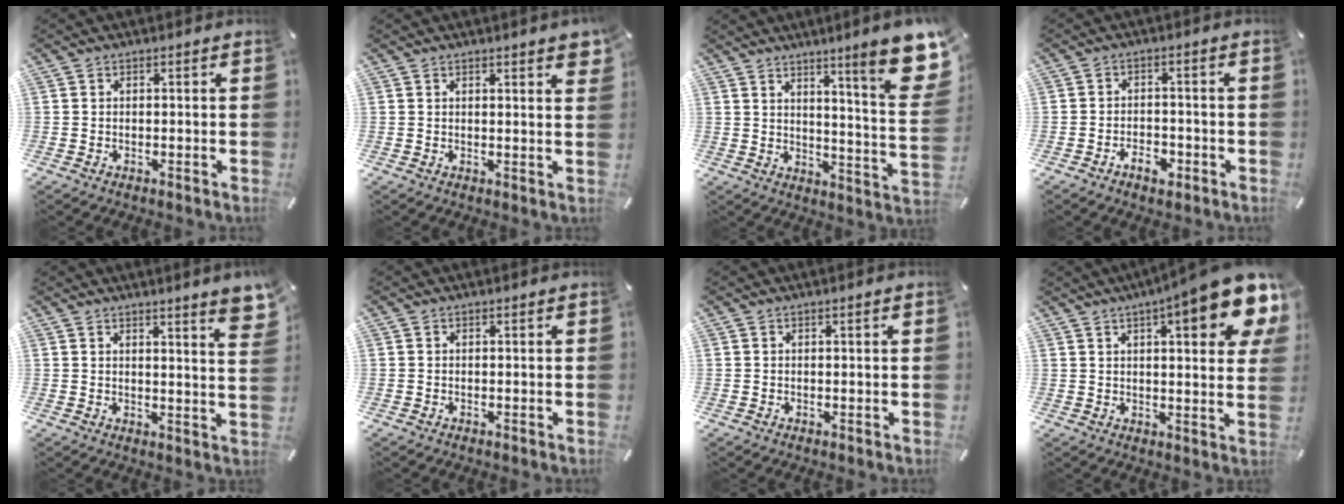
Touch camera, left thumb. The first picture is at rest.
{"total": 2.3, "force": [1.6, 0.1, 1.7], "torque": [-0.028, -0.003, 0.026]}
{"total": 14.7, "force": [8.5, 1.9, 11.9], "torque": [-0.167, -0.070, 0.130]}
{"total": 4.8, "force": [-3.0, 2.7, 2.4], "torque": [-0.043, 0.014, -0.055]}
{"total": 5.6, "force": [3.7, 0.0, 4.2], "torque": [-0.063, -0.026, 0.060]}
{"total": 0.0}
{"total": 0.8, "force": [0.2, 0.0, 0.8], "torque": [-0.013, -0.001, 0.003]}
{"total": 16.1, "force": [8.6, 3.7, 13.1], "torque": [-0.185, -0.043, 0.133]}